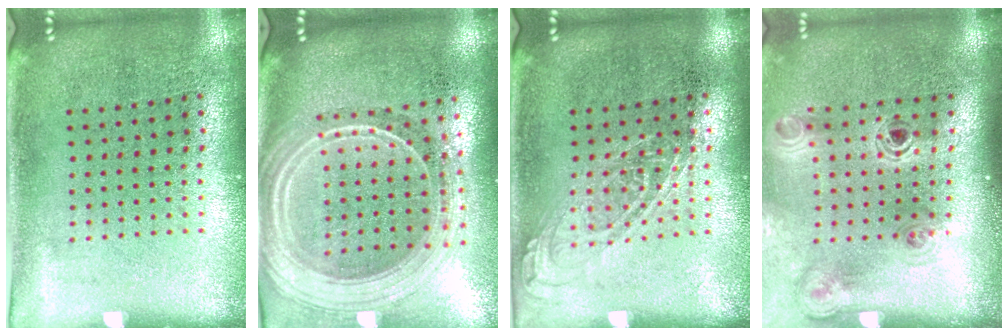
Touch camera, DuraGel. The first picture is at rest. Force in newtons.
{"total": 2.5, "press": 2.2, "slide": 1.3}
{"total": 1.1, "press": 1.0, "slide": 0.3}
{"total": 1.2, "press": 1.2, "slide": 0.3}